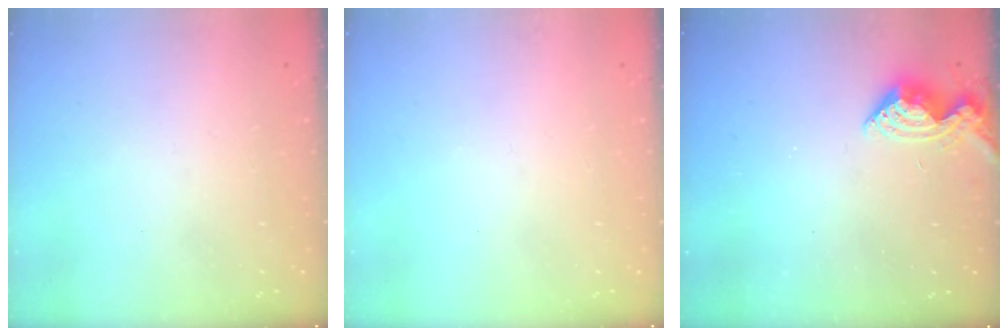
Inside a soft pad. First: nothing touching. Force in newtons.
{"total": 0.0}
{"total": 10.0, "press": 10.0, "slide": 1.0}